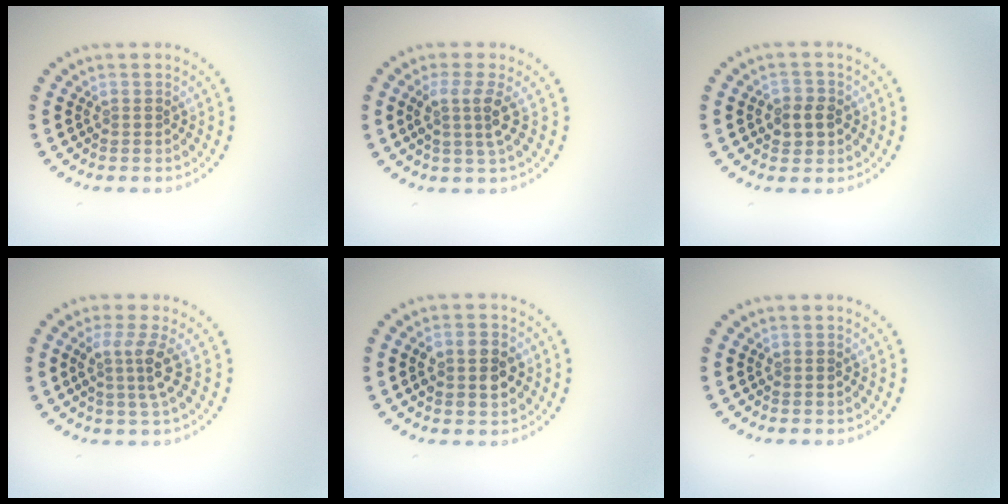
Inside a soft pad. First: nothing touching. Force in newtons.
{"total": 2.7, "press": 2.0, "slide": 1.9}
{"total": 2.4, "press": 2.3, "slide": 0.7}
{"total": 3.0, "press": 2.2, "slide": 2.0}
{"total": 3.7, "press": 3.7, "slide": 0.2}
{"total": 0.6, "press": 0.6, "slide": 0.2}